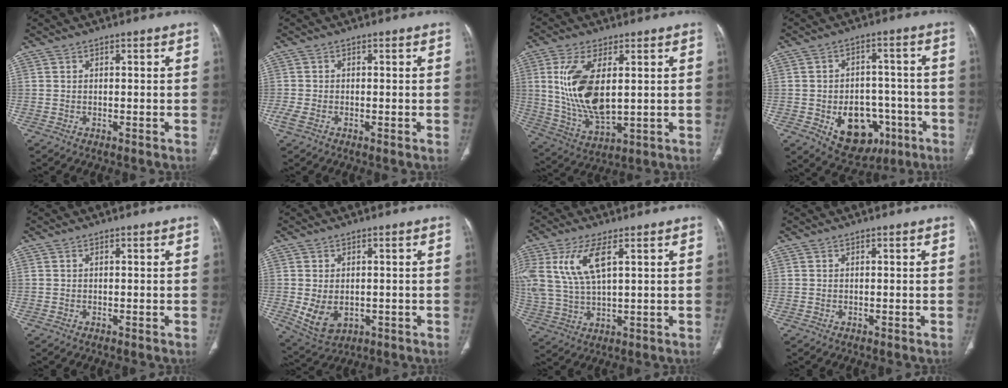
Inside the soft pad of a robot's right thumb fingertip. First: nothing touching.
{"total": 2.1, "force": [-0.7, 1.1, 1.6], "torque": [-0.044, -0.004, -0.019]}
{"total": 14.7, "force": [2.6, 6.8, 12.8], "torque": [-0.259, -0.021, 0.064]}
{"total": 14.1, "force": [-5.1, 10.0, 8.5], "torque": [-0.082, 0.029, -0.059]}
{"total": 0.0}
{"total": 6.8, "force": [-0.7, 4.8, 4.7], "torque": [-0.081, -0.007, 0.005]}
{"total": 12.5, "force": [4.6, 5.2, 10.5], "torque": [-0.242, -0.006, 0.099]}
{"total": 0.0}